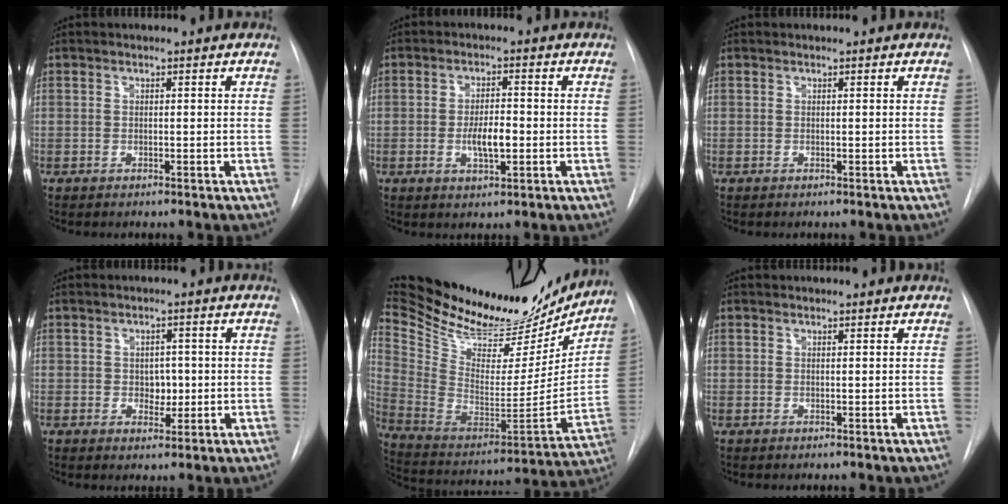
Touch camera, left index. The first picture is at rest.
{"total": 4.6, "force": [-1.3, 1.5, 4.1], "torque": [-0.073, -0.006, -0.021]}
{"total": 0.0}
{"total": 2.5, "force": [-0.4, 2.0, 1.6], "torque": [-0.014, -0.005, -0.004]}
{"total": 33.0, "force": [27.8, 10.1, 14.5], "torque": [-0.267, -0.042, 0.408]}
{"total": 1.2, "force": [1.2, 0.1, 0.0], "torque": [-0.007, 0.008, 0.014]}